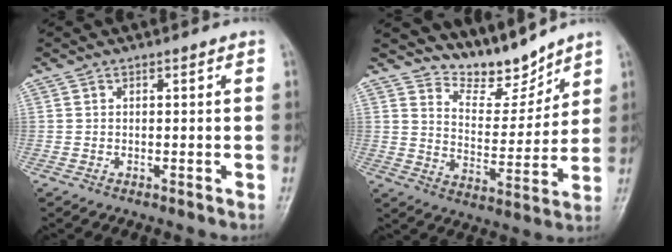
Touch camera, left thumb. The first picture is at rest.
{"total": 9.3, "force": [8.5, 3.1, 2.1], "torque": [-0.004, -0.067, 0.156]}